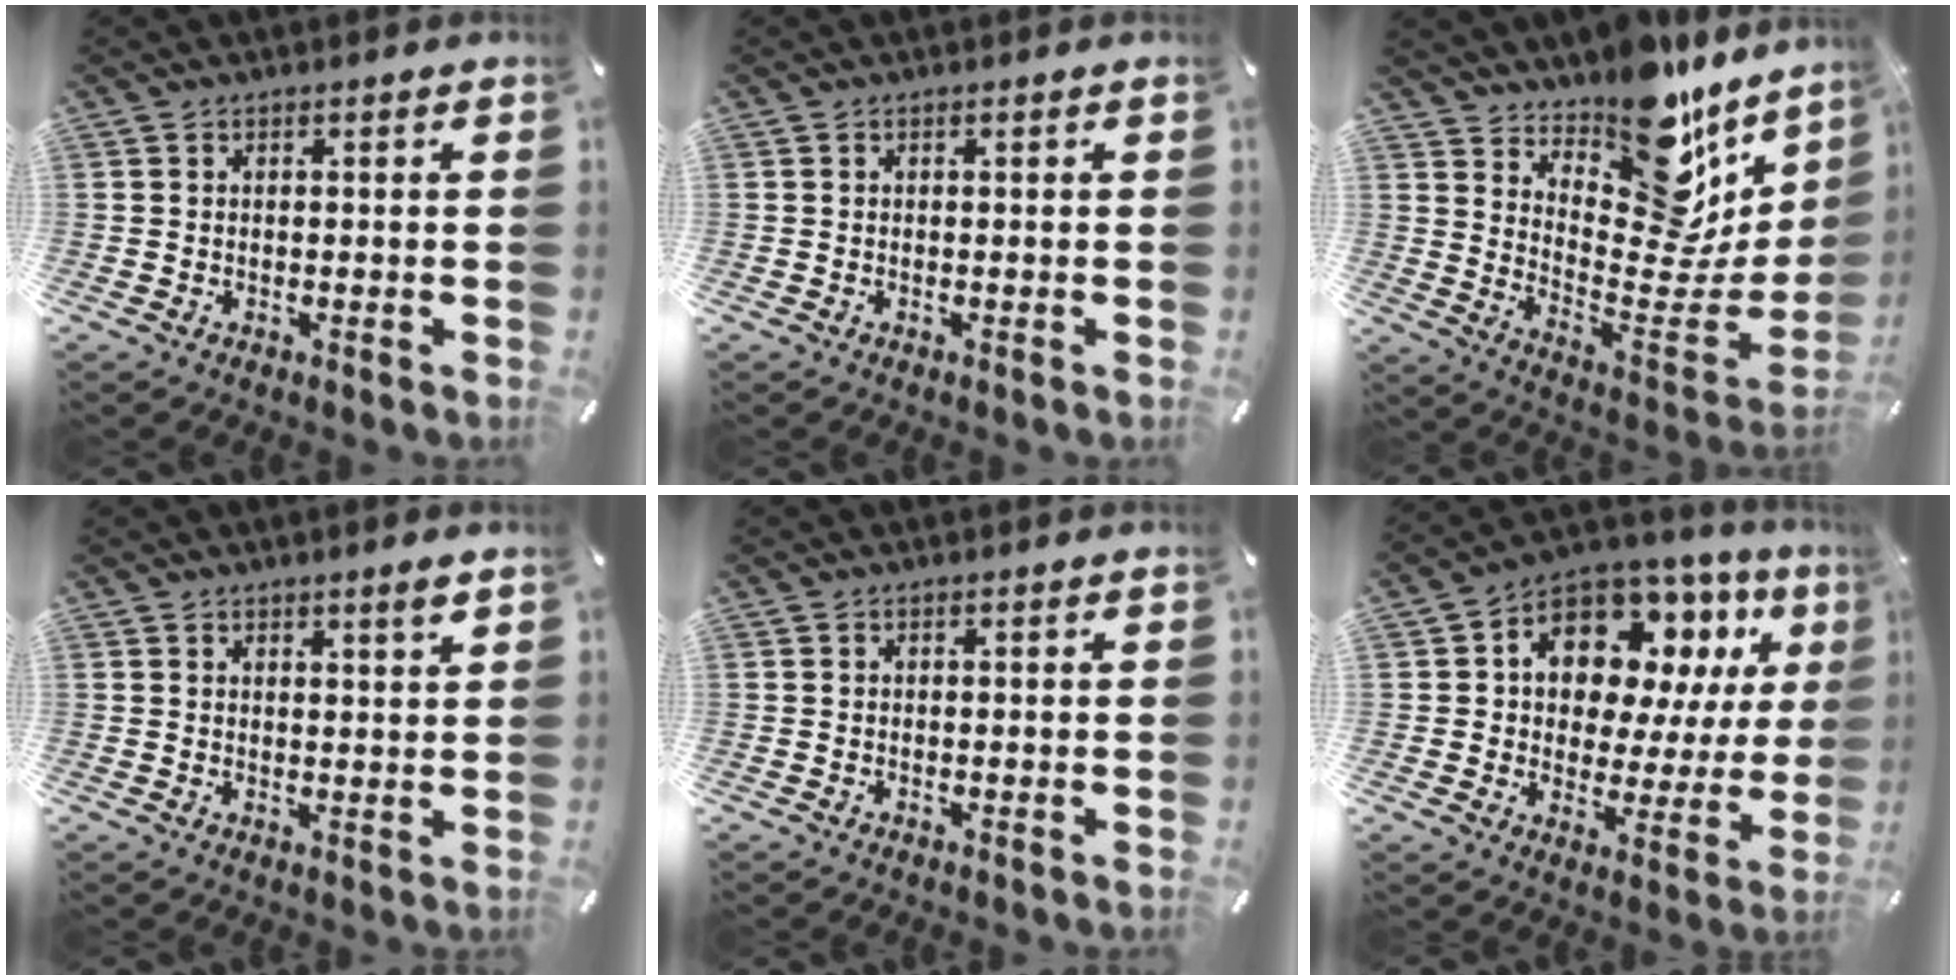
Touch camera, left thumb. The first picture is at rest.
{"total": 0.0}
{"total": 19.0, "force": [14.5, 9.2, 8.2], "torque": [-0.078, -0.146, 0.242]}
{"total": 2.5, "force": [2.1, 0.5, 1.3], "torque": [-0.019, -0.006, 0.035]}
{"total": 0.0}
{"total": 13.0, "force": [6.8, 9.2, 6.0], "torque": [-0.103, -0.051, 0.126]}